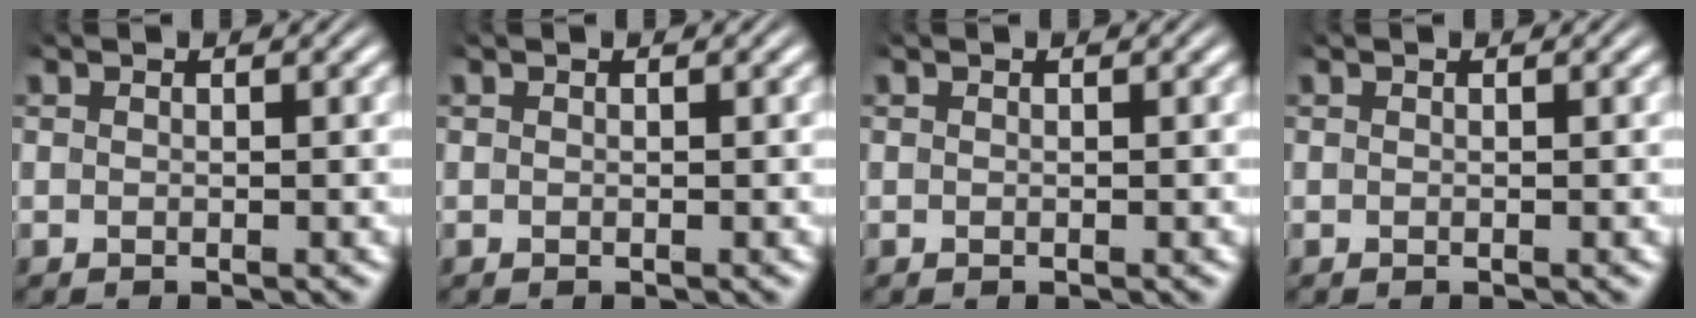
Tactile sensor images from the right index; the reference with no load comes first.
{"total": 0.0}
{"total": 0.0}
{"total": 0.0}